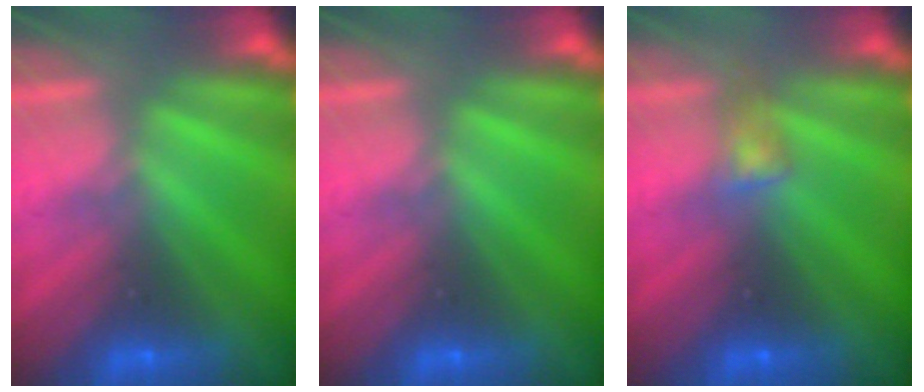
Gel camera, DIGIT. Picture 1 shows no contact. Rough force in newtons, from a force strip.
{"total": 0.0}
{"total": 3.2}